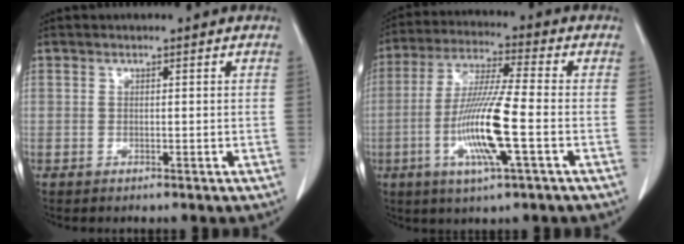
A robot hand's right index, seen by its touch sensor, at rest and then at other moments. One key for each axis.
{"total": 12.9, "fx": -3.3, "fy": 0.4, "fz": 12.4, "tx": -0.250, "ty": -0.014, "tz": -0.068}